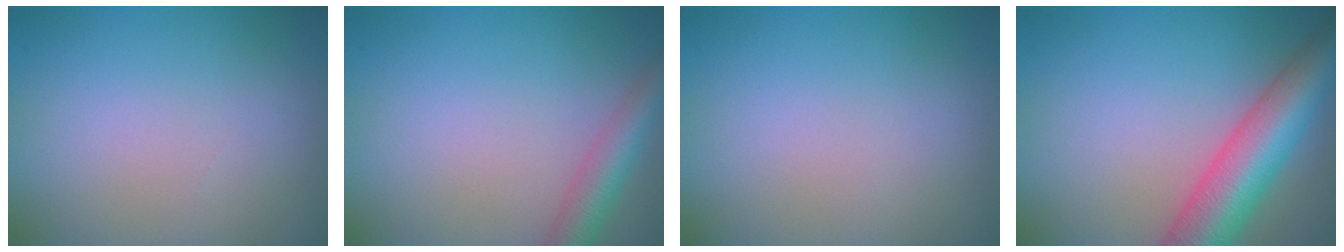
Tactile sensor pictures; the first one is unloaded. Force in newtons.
{"total": 3.5, "press": 3.5, "slide": 0.1}
{"total": 0.0}
{"total": 8.5, "press": 8.5, "slide": 0.4}